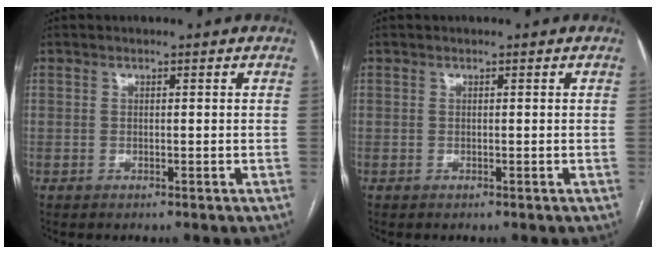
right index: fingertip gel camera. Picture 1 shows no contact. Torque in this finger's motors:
{"motor_torque": [0.00, 0.00, 0.00, 0.00]}